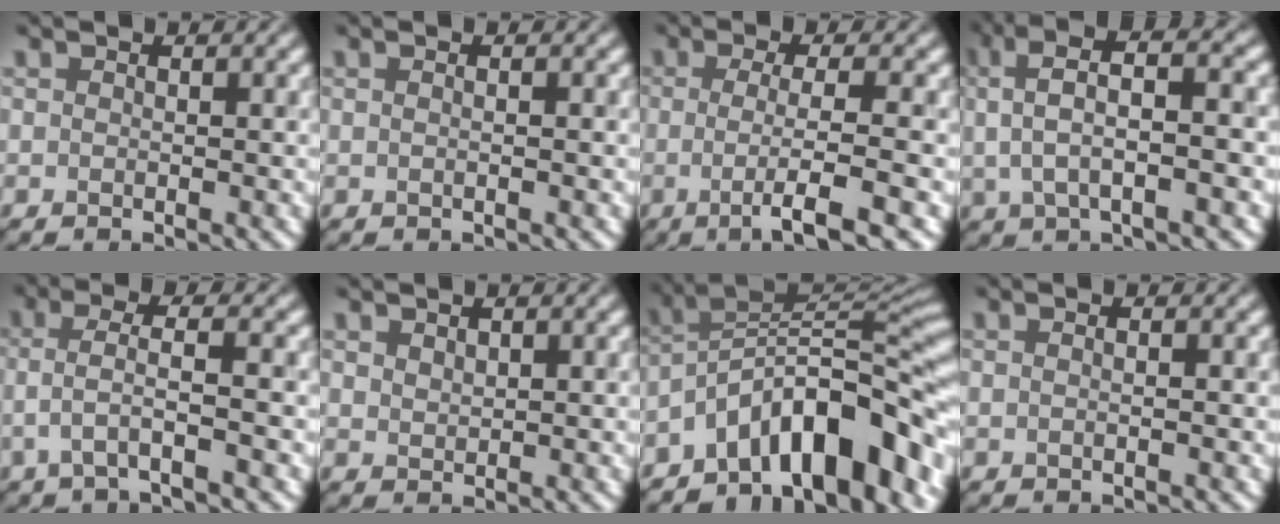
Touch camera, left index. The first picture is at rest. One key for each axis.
{"total": 1.7, "fx": 0.5, "fy": 0.9, "fz": 1.4, "tx": 0.002, "ty": -0.001, "tz": -0.013}
{"total": 5.0, "fx": -1.1, "fy": 0.9, "fz": 4.8, "tx": -0.077, "ty": -0.005, "tz": -0.023}
{"total": 6.4, "fx": 1.7, "fy": 2.1, "fz": 5.8, "tx": -0.098, "ty": 0.021, "tz": 0.028}
{"total": 3.0, "fx": -0.6, "fy": 0.4, "fz": 2.9, "tx": -0.059, "ty": 0.006, "tz": -0.016}
{"total": 1.0, "fx": 0.6, "fy": 0.6, "fz": 0.4, "tx": -0.009, "ty": 0.000, "tz": 0.016}
{"total": 12.2, "fx": -6.2, "fy": 5.0, "fz": 9.2, "tx": -0.125, "ty": 0.027, "tz": -0.111}
{"total": 2.1, "fx": 0.6, "fy": 1.1, "fz": 1.6, "tx": 0.000, "ty": 0.002, "tz": -0.014}